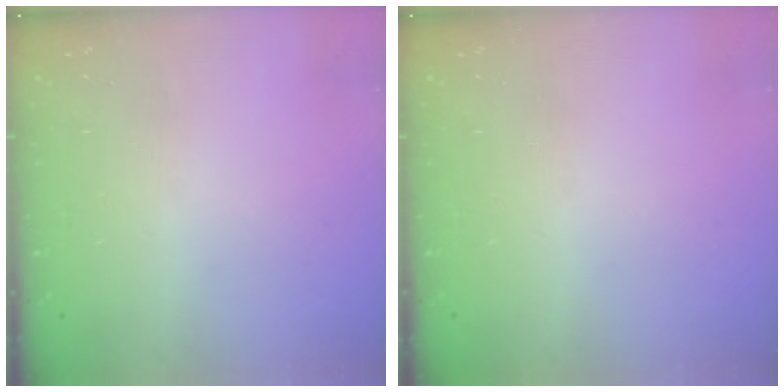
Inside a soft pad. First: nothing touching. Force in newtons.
{"total": 0.0}